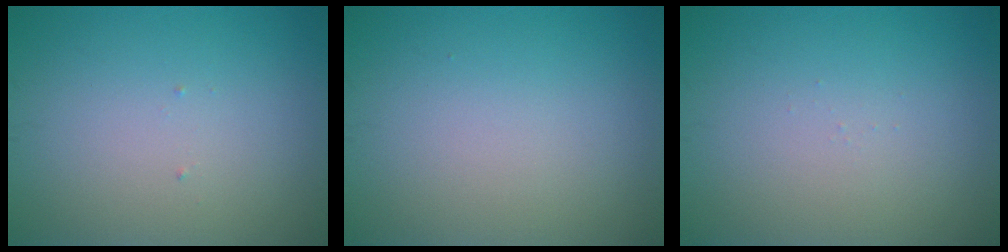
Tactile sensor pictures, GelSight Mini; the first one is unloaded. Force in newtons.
{"total": 0.0}
{"total": 0.0}